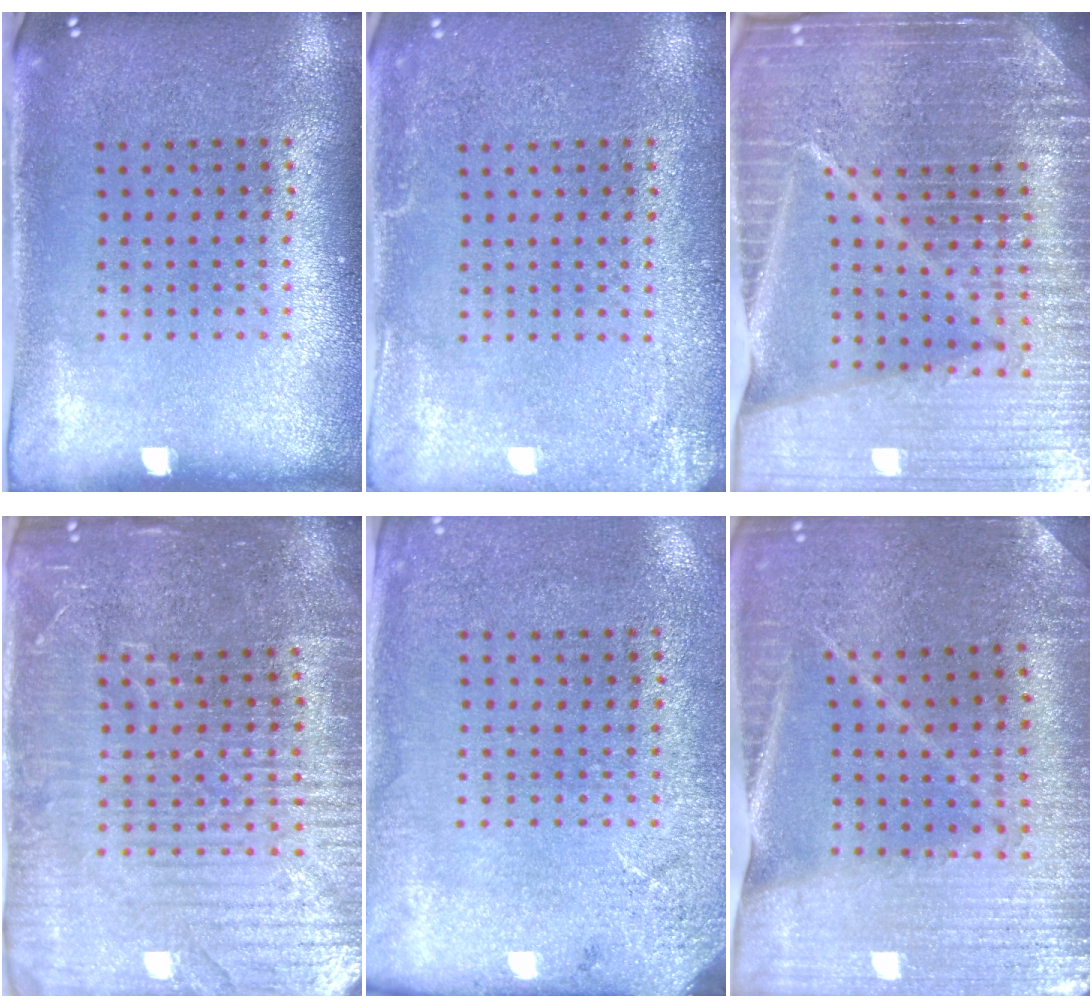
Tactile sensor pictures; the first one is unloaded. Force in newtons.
{"total": 2.6, "press": 2.6, "slide": 0.3}
{"total": 7.2, "press": 6.1, "slide": 3.7}
{"total": 4.8, "press": 4.5, "slide": 1.7}
{"total": 2.7, "press": 2.2, "slide": 1.5}
{"total": 2.0, "press": 2.0, "slide": 0.1}